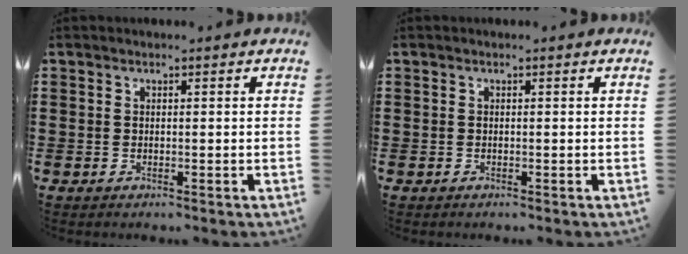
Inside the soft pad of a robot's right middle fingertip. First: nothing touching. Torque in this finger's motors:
{"motor_torque": [0.52, -0.37, 0.04, 0.01]}